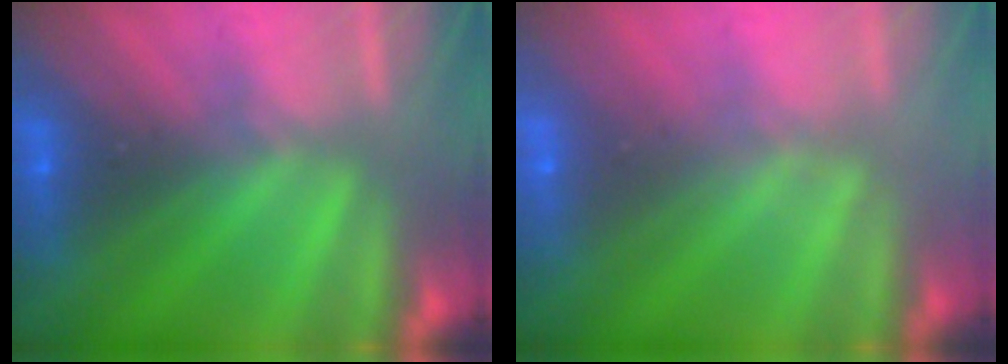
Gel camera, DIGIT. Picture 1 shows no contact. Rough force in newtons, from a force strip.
{"total": 1.9}